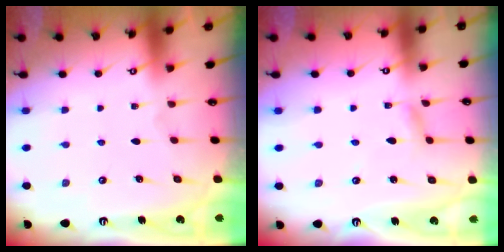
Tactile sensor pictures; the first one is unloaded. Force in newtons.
{"total": 1.7, "press": 1.7, "slide": 0.2}